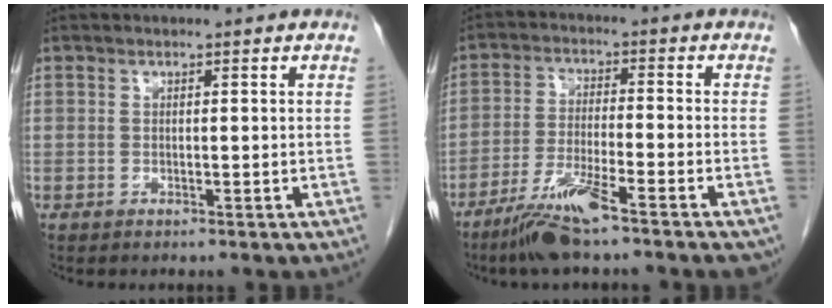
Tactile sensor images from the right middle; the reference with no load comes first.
{"total": 9.6, "force": [-6.4, 0.3, 7.2], "torque": [-0.136, -0.021, -0.117]}